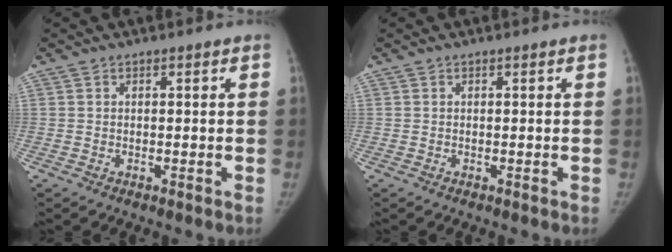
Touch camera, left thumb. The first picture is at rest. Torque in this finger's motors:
{"motor_torque": [-0.12, 0.10, 0.21, -0.15, 0.00]}